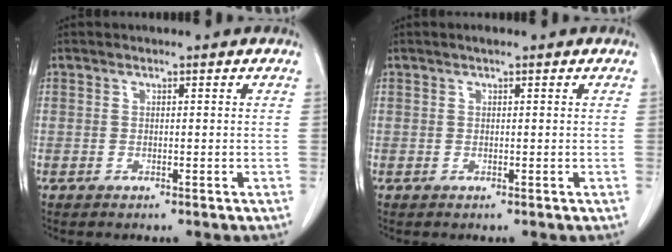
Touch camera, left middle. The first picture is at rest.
{"total": 0.6, "force": [0.4, 0.0, 0.4], "torque": [-0.011, 0.003, 0.006]}